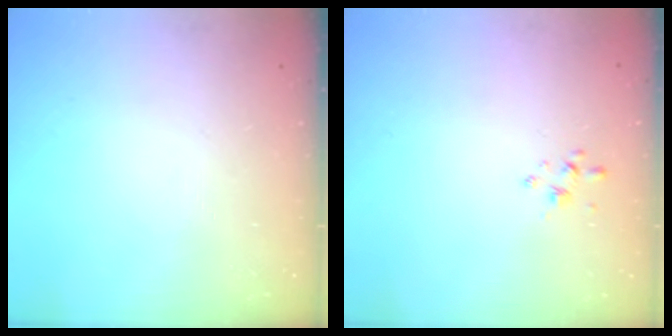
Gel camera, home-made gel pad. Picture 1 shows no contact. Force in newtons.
{"total": 2.1, "press": 1.9, "slide": 0.8}